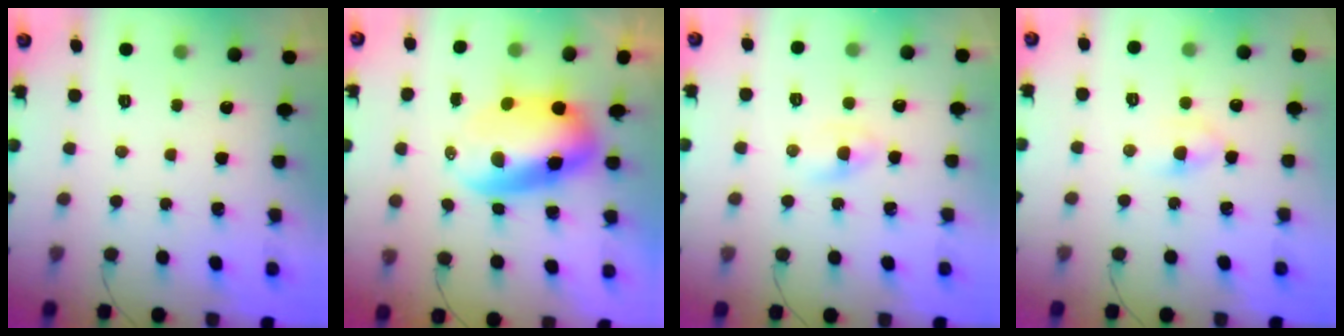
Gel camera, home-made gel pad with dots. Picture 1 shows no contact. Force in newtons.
{"total": 8.9, "press": 8.6, "slide": 2.2}
{"total": 1.6, "press": 1.4, "slide": 0.8}
{"total": 3.9, "press": 3.7, "slide": 1.3}